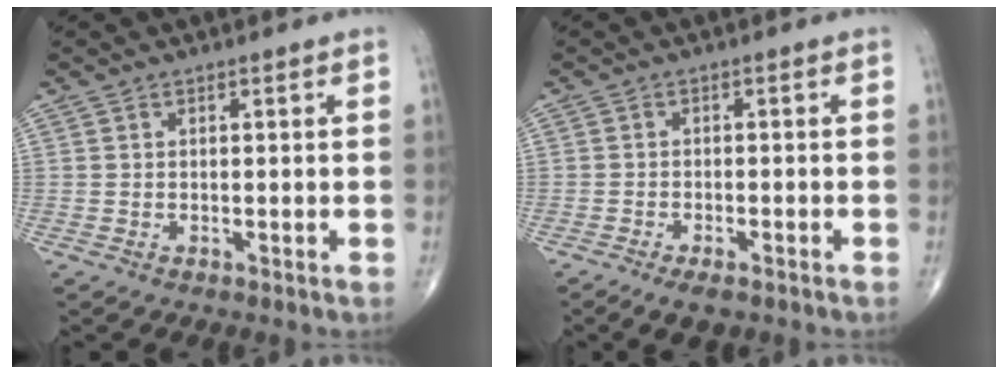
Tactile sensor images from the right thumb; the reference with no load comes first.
{"total": 3.9, "force": [-2.8, 1.5, 2.3], "torque": [-0.039, 0.004, -0.044]}